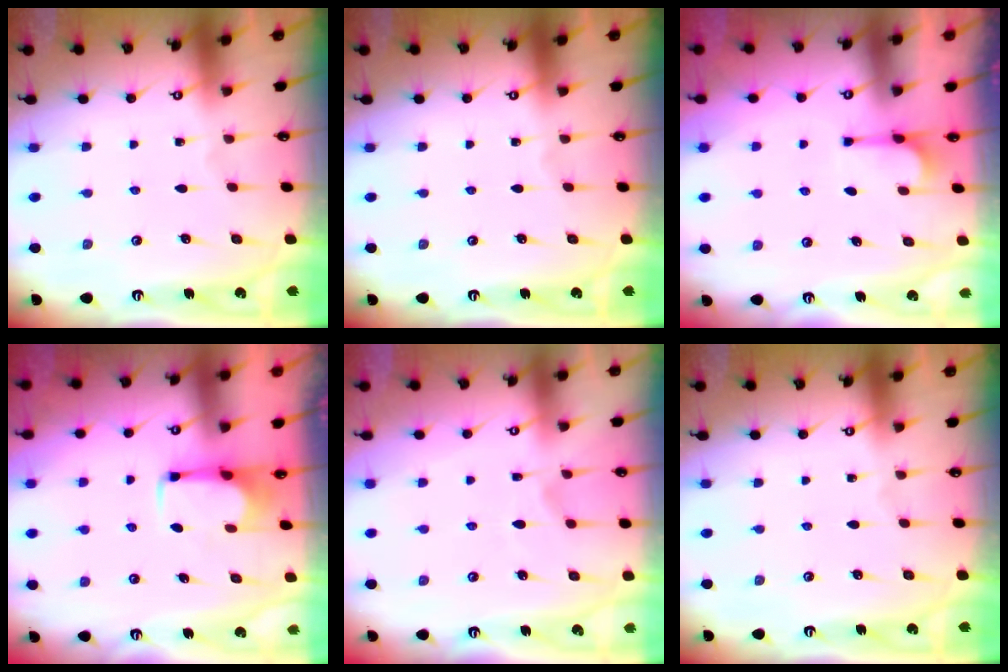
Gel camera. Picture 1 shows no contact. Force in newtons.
{"total": 0.0}
{"total": 2.9, "press": 2.7, "slide": 1.1}
{"total": 2.8, "press": 2.8, "slide": 0.5}
{"total": 5.3, "press": 5.1, "slide": 1.2}
{"total": 0.0}